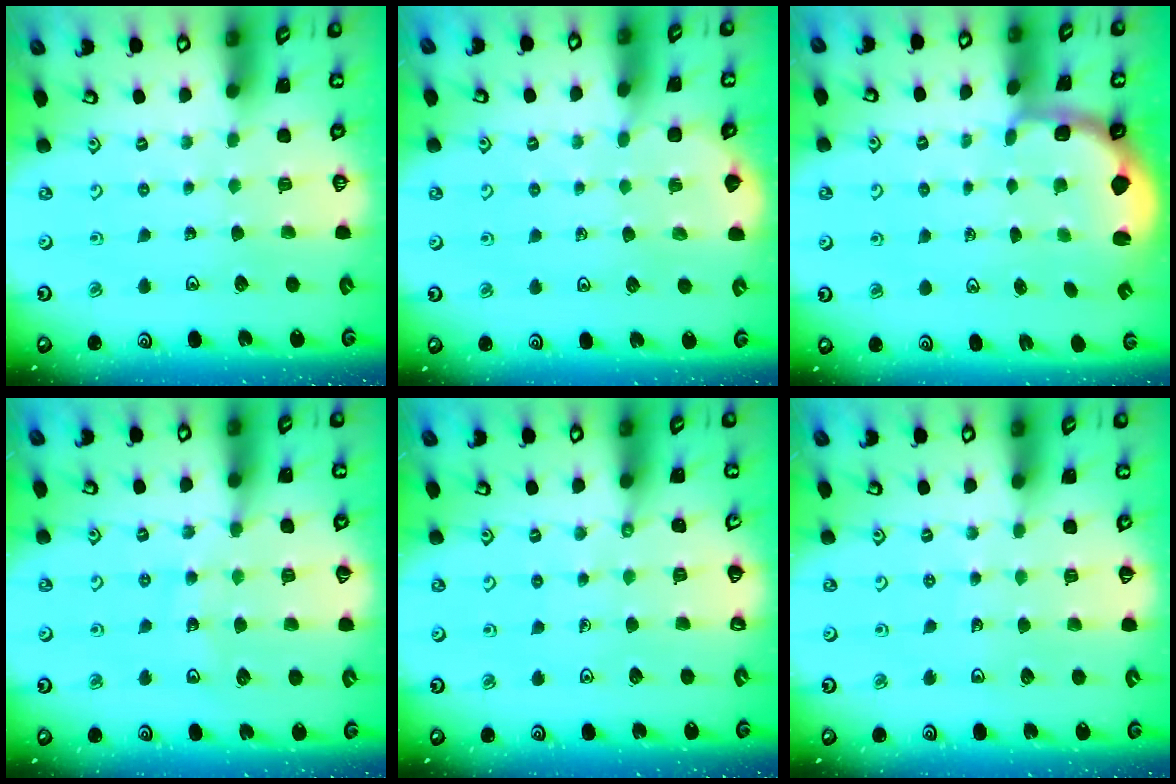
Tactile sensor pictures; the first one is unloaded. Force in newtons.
{"total": 1.6, "press": 1.5, "slide": 0.2}
{"total": 2.4, "press": 1.1, "slide": 2.2}
{"total": 11.9, "press": 11.5, "slide": 3.3}
{"total": 5.7, "press": 5.7, "slide": 0.7}
{"total": 2.9, "press": 2.6, "slide": 1.1}